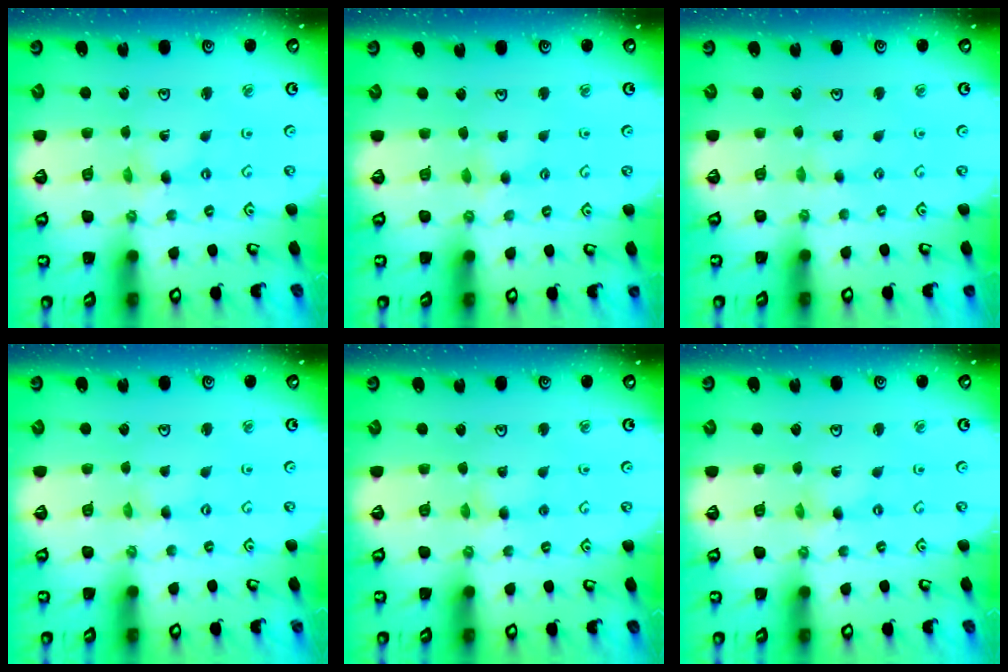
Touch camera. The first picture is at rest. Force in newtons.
{"total": 2.3, "press": 2.3, "slide": 0.4}
{"total": 0.6, "press": 0.6, "slide": 0.2}
{"total": 0.0}
{"total": 2.9, "press": 2.9, "slide": 0.3}
{"total": 0.0}